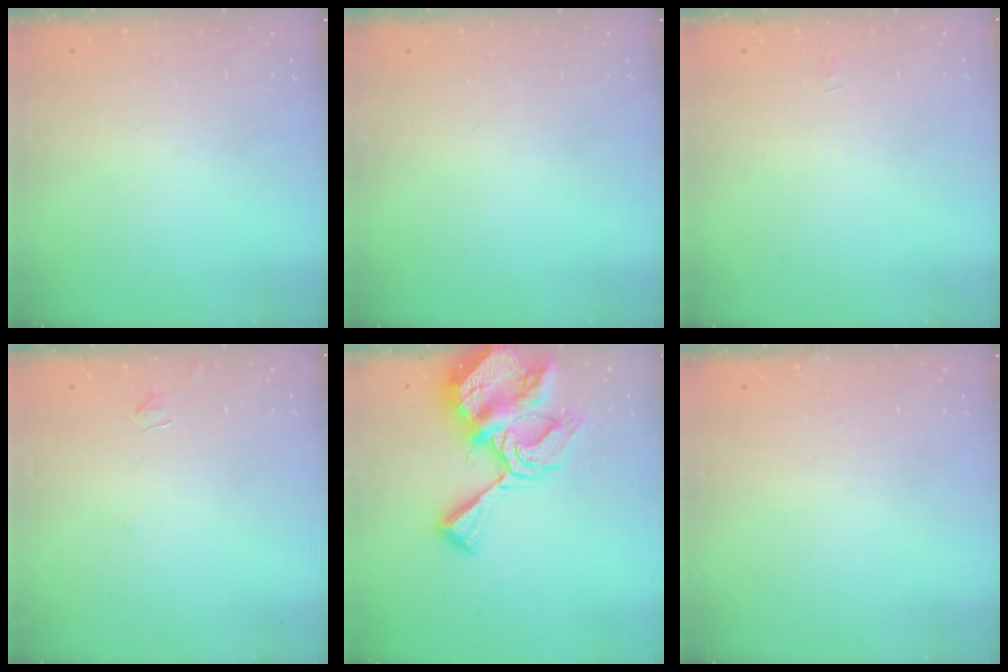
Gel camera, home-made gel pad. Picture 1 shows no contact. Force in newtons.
{"total": 0.0}
{"total": 1.3, "press": 1.2, "slide": 0.2}
{"total": 4.2, "press": 4.2, "slide": 0.4}
{"total": 16.2, "press": 16.1, "slide": 1.7}
{"total": 1.7, "press": 1.7, "slide": 0.1}